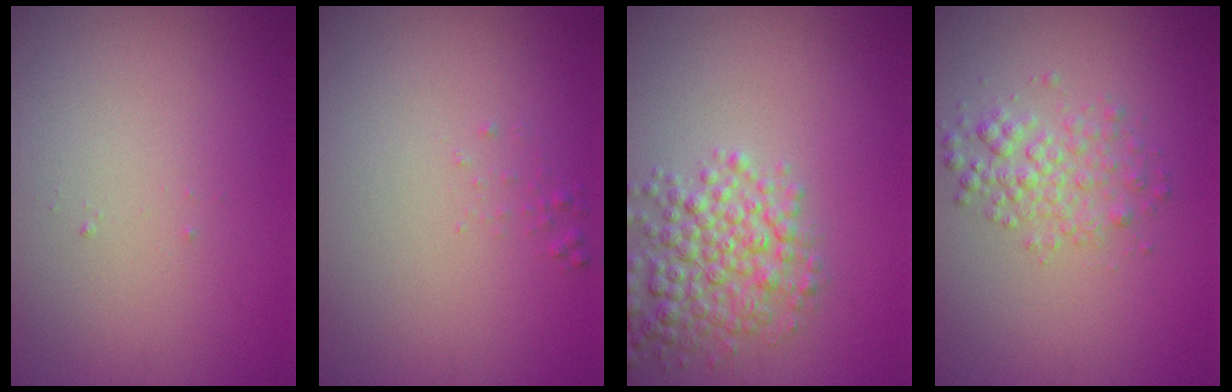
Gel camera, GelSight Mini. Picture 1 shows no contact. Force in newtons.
{"total": 0.5, "press": 0.5, "slide": 0.0}
{"total": 4.5, "press": 4.5, "slide": 0.1}
{"total": 2.6, "press": 2.6, "slide": 0.1}